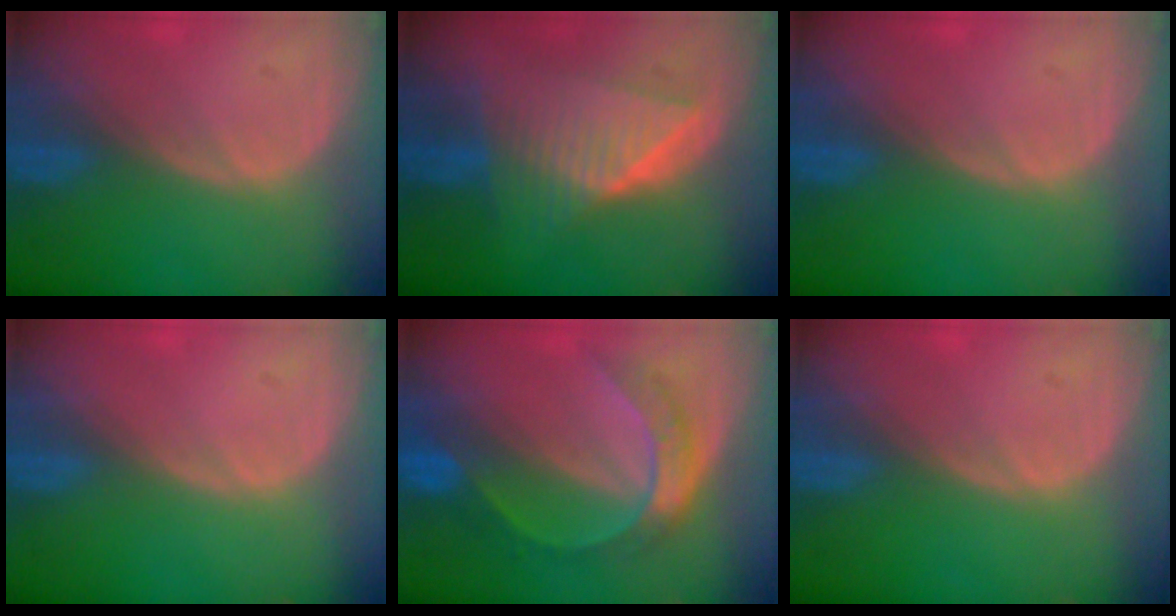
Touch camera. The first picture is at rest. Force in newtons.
{"total": 8.7, "press": 8.7, "slide": 0.4}
{"total": 0.0}
{"total": 0.0}
{"total": 7.0, "press": 7.0, "slide": 0.6}
{"total": 0.0}